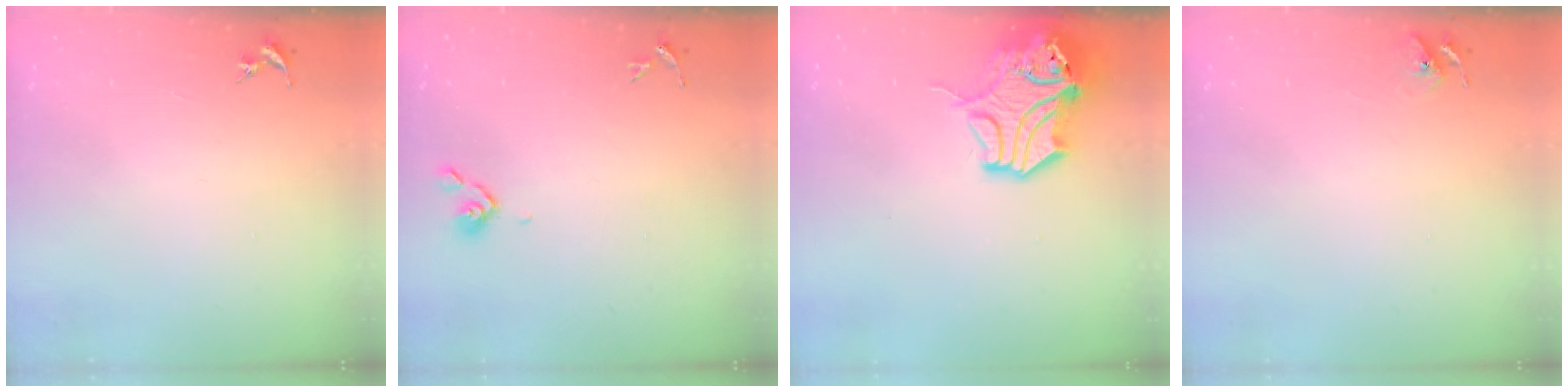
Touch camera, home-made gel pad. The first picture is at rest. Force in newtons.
{"total": 4.4, "press": 4.4, "slide": 0.7}
{"total": 14.2, "press": 14.1, "slide": 1.9}
{"total": 5.8, "press": 5.8, "slide": 0.7}